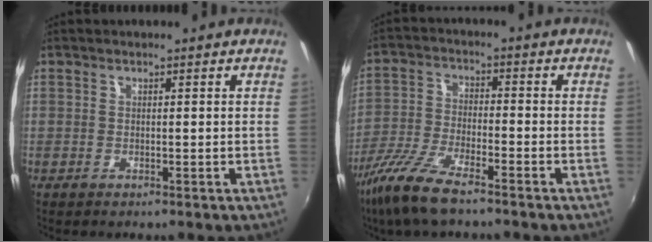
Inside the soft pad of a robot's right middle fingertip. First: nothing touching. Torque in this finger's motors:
{"motor_torque": [1.19, -0.95, 0.17, 0.13]}